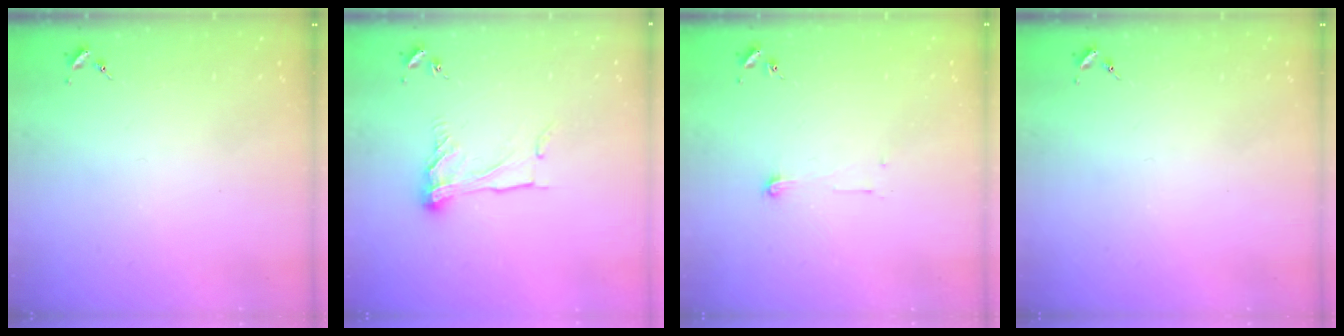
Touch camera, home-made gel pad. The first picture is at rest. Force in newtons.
{"total": 10.8, "press": 10.8, "slide": 0.9}
{"total": 3.8, "press": 3.8, "slide": 0.2}
{"total": 0.0}